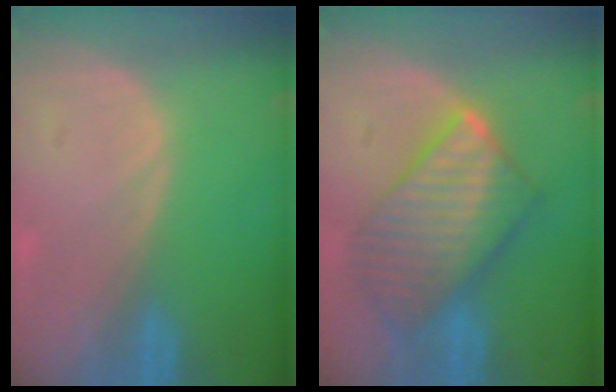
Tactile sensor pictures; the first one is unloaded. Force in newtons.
{"total": 10.2, "press": 10.1, "slide": 0.8}